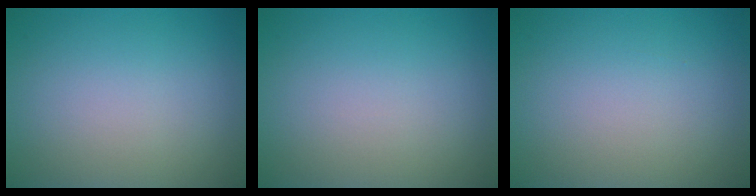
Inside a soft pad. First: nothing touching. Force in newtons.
{"total": 0.0}
{"total": 0.0}